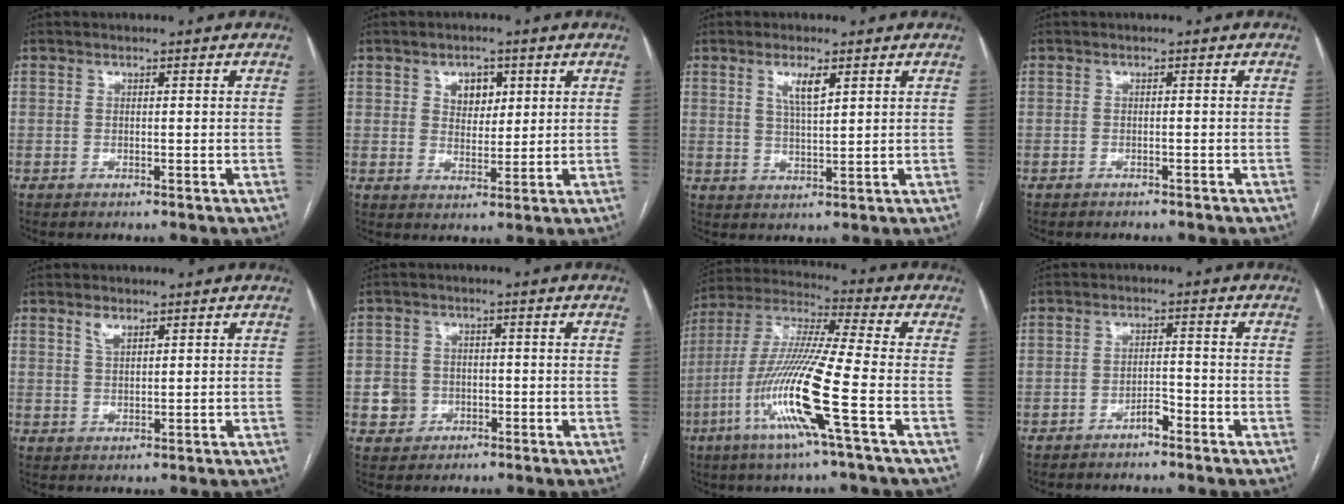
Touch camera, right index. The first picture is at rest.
{"total": 4.7, "force": [1.9, 3.2, 2.9], "torque": [-0.043, 0.007, 0.035]}
{"total": 4.1, "force": [2.0, 0.8, 3.5], "torque": [-0.069, 0.000, 0.039]}
{"total": 2.4, "force": [-2.2, 0.8, 0.7], "torque": [-0.013, -0.002, -0.023]}
{"total": 2.5, "force": [1.6, 1.2, 1.5], "torque": [-0.031, 0.003, 0.035]}
{"total": 4.1, "force": [-1.2, 3.8, 0.7], "torque": [-0.009, 0.017, -0.011]}
{"total": 16.4, "force": [-5.9, -0.6, 15.2], "torque": [-0.317, -0.016, -0.121]}
{"total": 2.6, "force": [-2.1, 0.8, 1.3], "torque": [-0.020, 0.005, -0.036]}